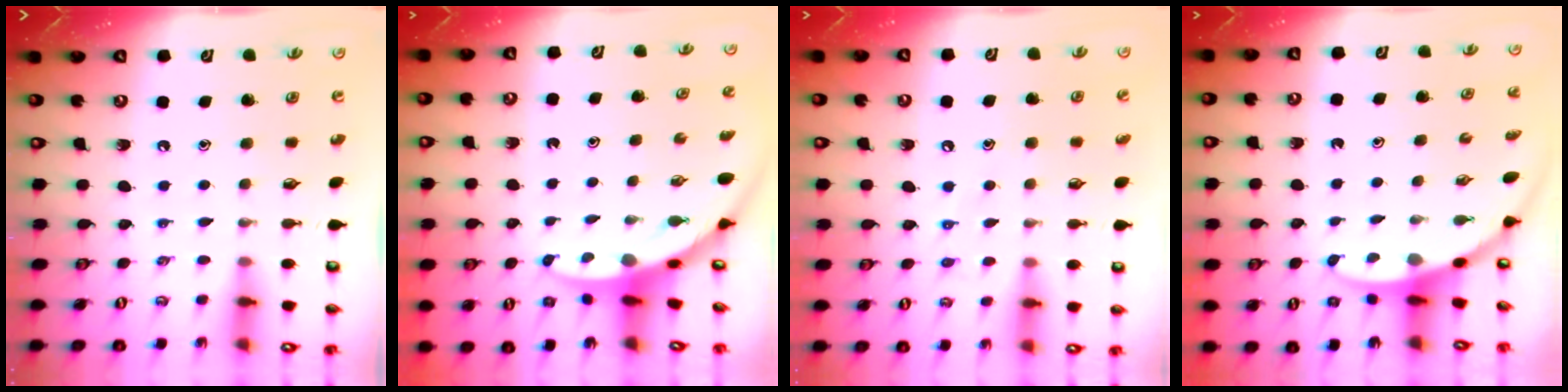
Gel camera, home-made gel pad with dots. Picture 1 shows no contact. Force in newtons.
{"total": 3.1, "press": 3.1, "slide": 0.3}
{"total": 7.4, "press": 7.3, "slide": 0.8}
{"total": 3.4, "press": 3.4, "slide": 0.1}